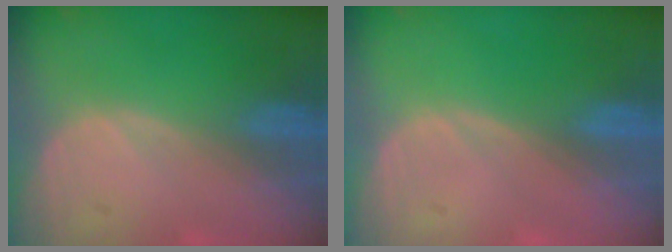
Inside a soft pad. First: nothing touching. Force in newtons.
{"total": 0.0}